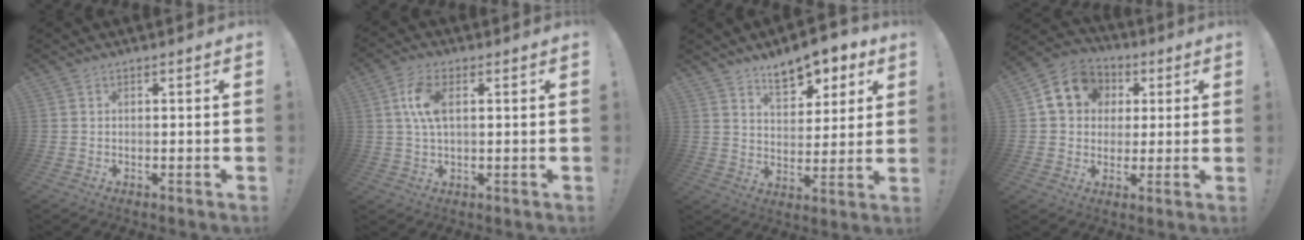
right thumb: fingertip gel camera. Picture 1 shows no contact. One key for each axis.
{"total": 8.3, "fx": 1.8, "fy": 4.2, "fz": 6.9, "tx": -0.137, "ty": 0.002, "tz": 0.031}
{"total": 11.1, "fx": 7.5, "fy": 5.5, "fz": 6.1, "tx": -0.078, "ty": -0.048, "tz": 0.133}
{"total": 12.4, "fx": 3.5, "fy": 10.6, "fz": 5.3, "tx": -0.073, "ty": -0.001, "tz": 0.075}